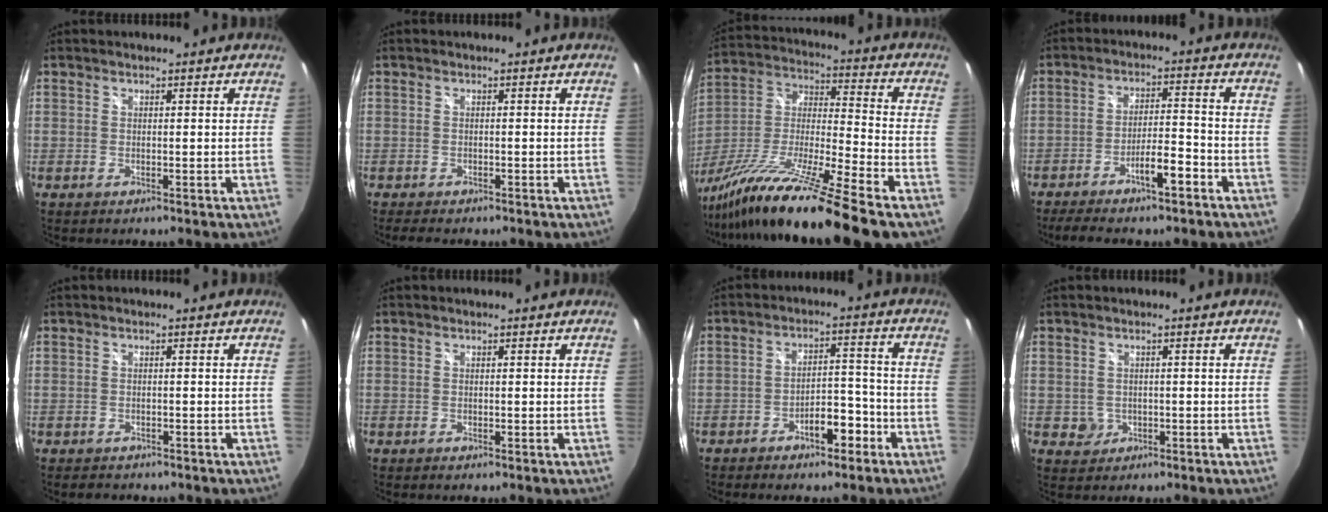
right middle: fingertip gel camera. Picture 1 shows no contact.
{"total": 3.3, "force": [-2.7, 1.2, 1.4], "torque": [-0.031, -0.014, -0.042]}
{"total": 23.1, "force": [-17.1, -1.0, 15.4], "torque": [-0.271, -0.046, -0.306]}
{"total": 8.3, "force": [-5.9, 1.3, 5.7], "torque": [-0.112, 0.008, -0.093]}
{"total": 2.5, "force": [-2.1, 1.2, 0.7], "torque": [-0.014, -0.007, -0.029]}
{"total": 0.0}
{"total": 6.4, "force": [-4.1, 2.8, 3.9], "torque": [-0.064, 0.015, -0.055]}
{"total": 2.2, "force": [-0.3, 2.2, 0.4], "torque": [-0.006, 0.001, 0.000]}